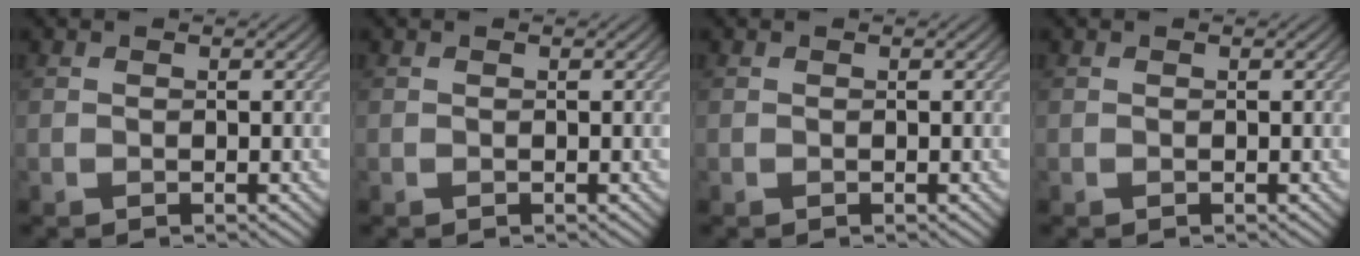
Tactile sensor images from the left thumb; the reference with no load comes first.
{"total": 0.0}
{"total": 0.0}
{"total": 0.0}